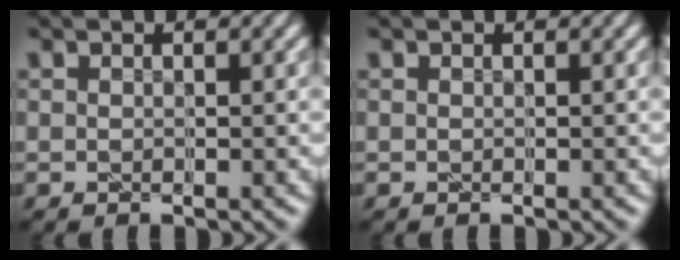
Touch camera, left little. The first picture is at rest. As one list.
[{"total": 0.0}]